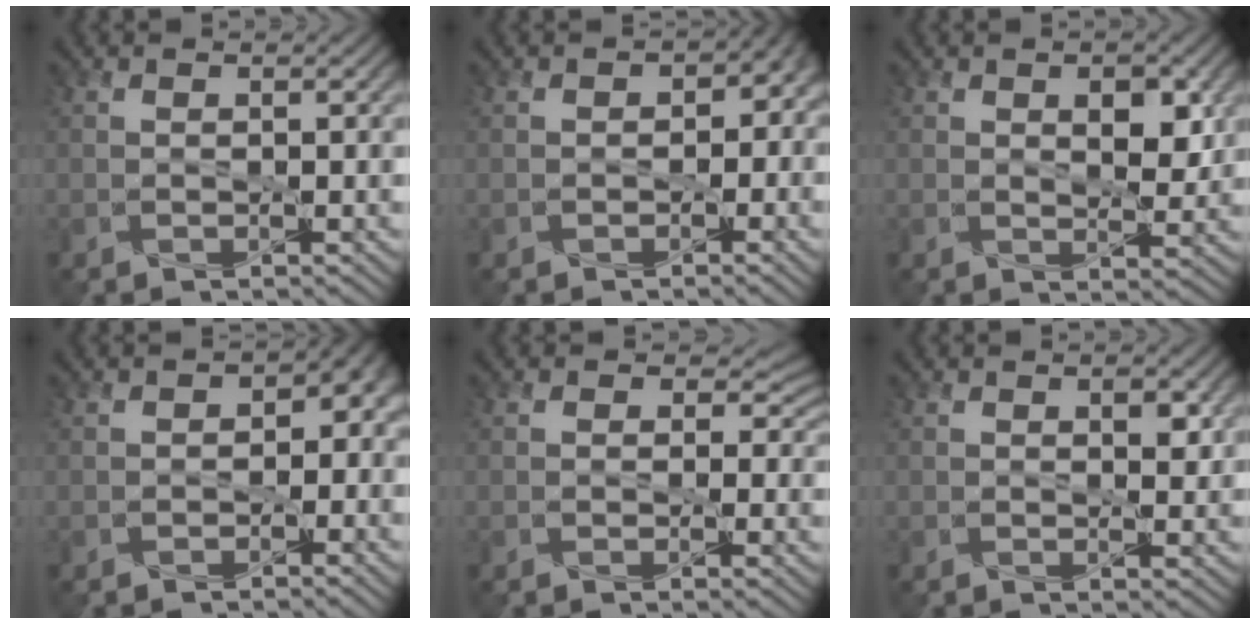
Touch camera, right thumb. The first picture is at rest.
{"total": 2.8, "force": [-0.5, 2.4, 1.3], "torque": [-0.005, -0.010, -0.006]}
{"total": 4.1, "force": [1.4, 2.2, 3.2], "torque": [-0.057, -0.008, 0.025]}
{"total": 3.4, "force": [-0.5, 2.8, 2.0], "torque": [-0.016, -0.014, -0.008]}
{"total": 2.8, "force": [0.8, 2.4, 1.2], "torque": [-0.021, -0.008, 0.000]}
{"total": 2.1, "force": [0.9, 1.0, 1.5], "torque": [-0.023, -0.008, 0.018]}